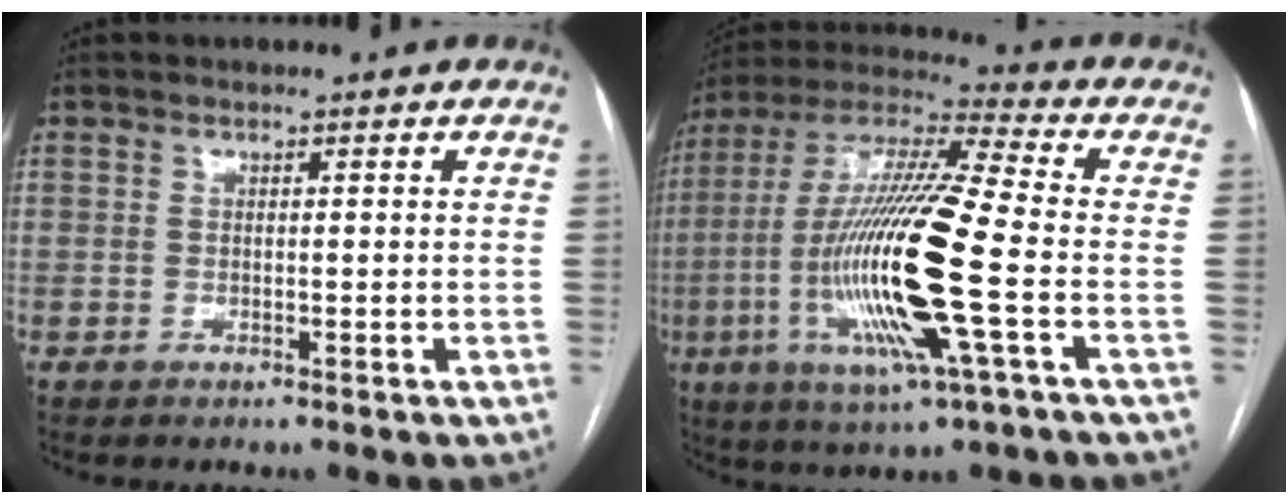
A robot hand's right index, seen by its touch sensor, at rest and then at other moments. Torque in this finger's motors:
{"motor_torque": [2.14, 0.00, 1.05, 0.21]}